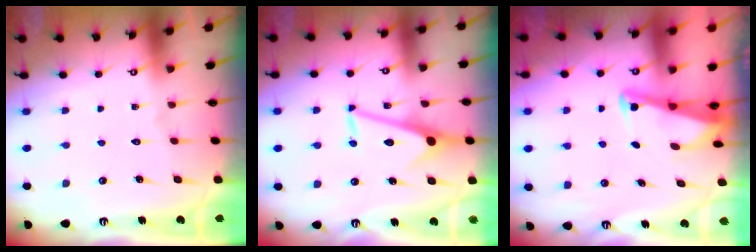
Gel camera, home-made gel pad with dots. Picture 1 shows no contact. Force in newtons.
{"total": 10.2, "press": 10.2, "slide": 0.7}
{"total": 2.7, "press": 2.7, "slide": 0.3}